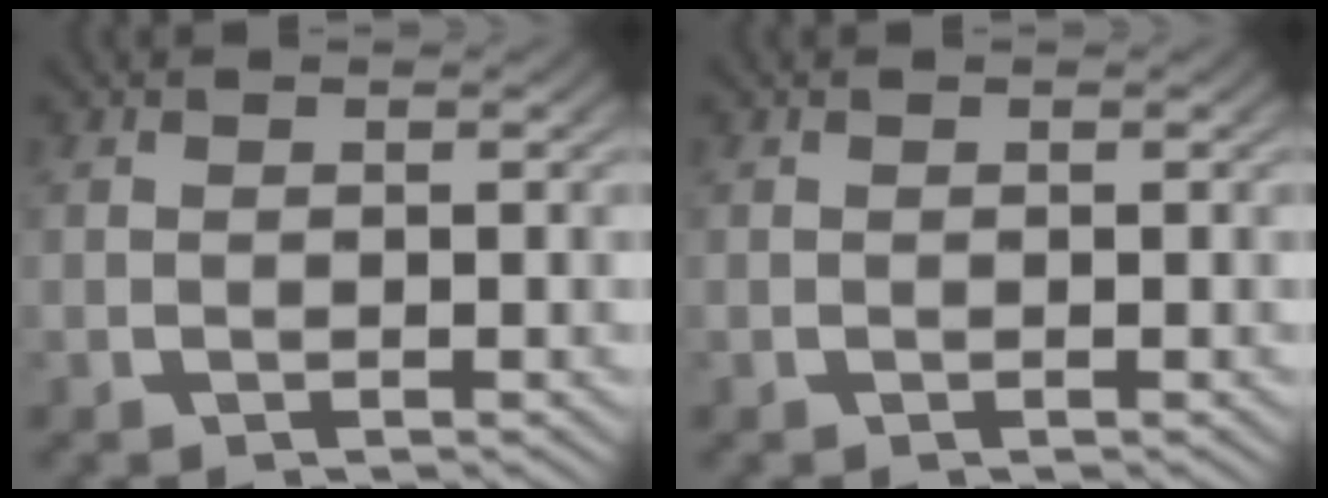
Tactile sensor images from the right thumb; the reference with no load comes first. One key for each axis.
{"total": 0.0}